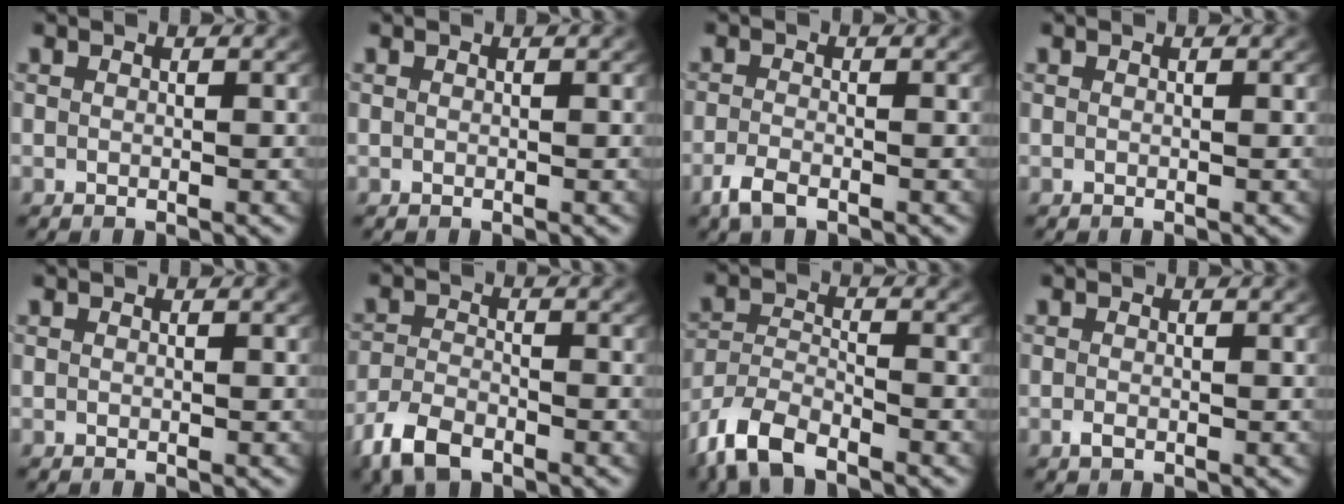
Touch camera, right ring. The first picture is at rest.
{"total": 0.0}
{"total": 2.2, "force": [-1.7, 0.7, 1.2], "torque": [-0.034, -0.011, -0.028]}
{"total": 0.0}
{"total": 0.7, "force": [-0.1, -0.6, -0.3], "torque": [0.006, -0.012, 0.008]}
{"total": 4.2, "force": [-3.1, 2.0, 2.0], "torque": [-0.041, -0.012, -0.051]}
{"total": 6.1, "force": [-4.1, 3.6, 2.9], "torque": [-0.077, -0.024, -0.066]}
{"total": 0.8, "force": [-0.6, 0.3, 0.5], "torque": [-0.016, -0.008, -0.007]}